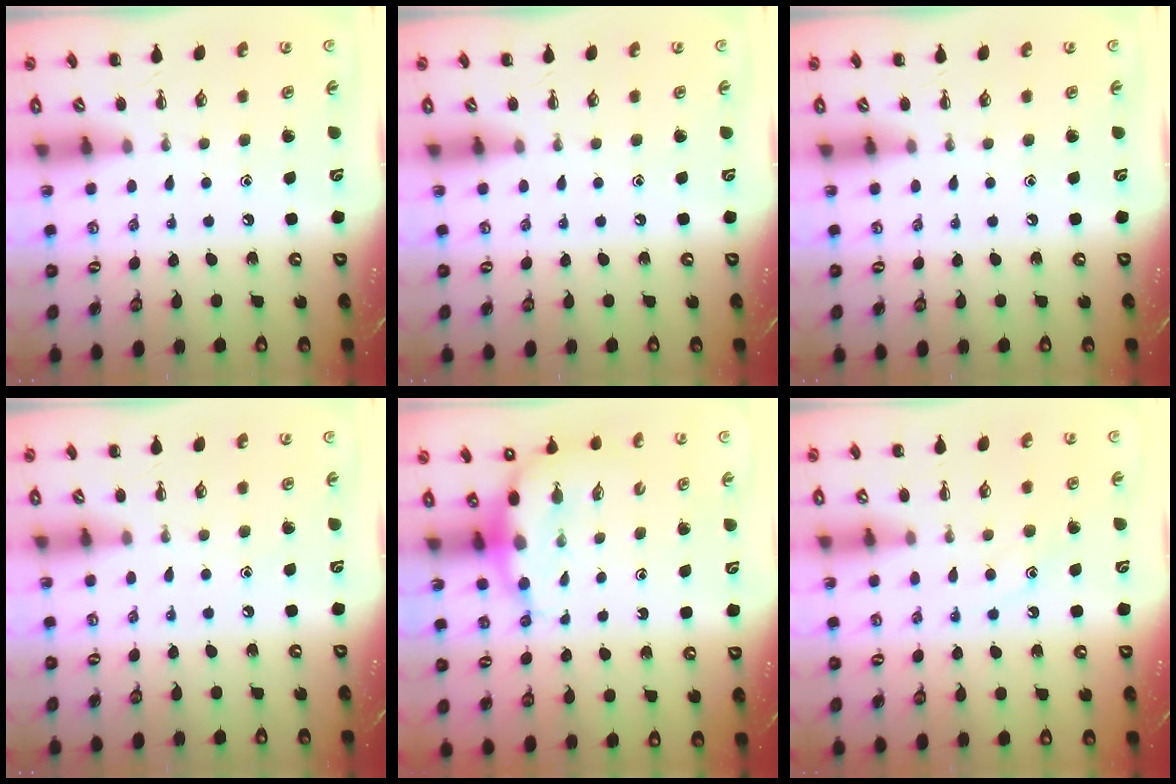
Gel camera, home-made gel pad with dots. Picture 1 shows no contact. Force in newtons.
{"total": 0.0}
{"total": 0.0}
{"total": 6.3, "press": 6.0, "slide": 1.8}
{"total": 7.1, "press": 6.9, "slide": 1.7}
{"total": 10.7, "press": 10.6, "slide": 1.4}